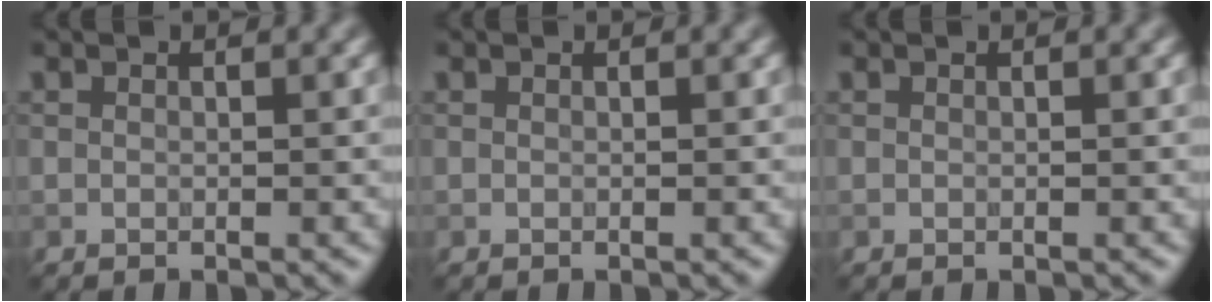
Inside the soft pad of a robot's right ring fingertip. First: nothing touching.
{"total": 0.0}
{"total": 0.0}